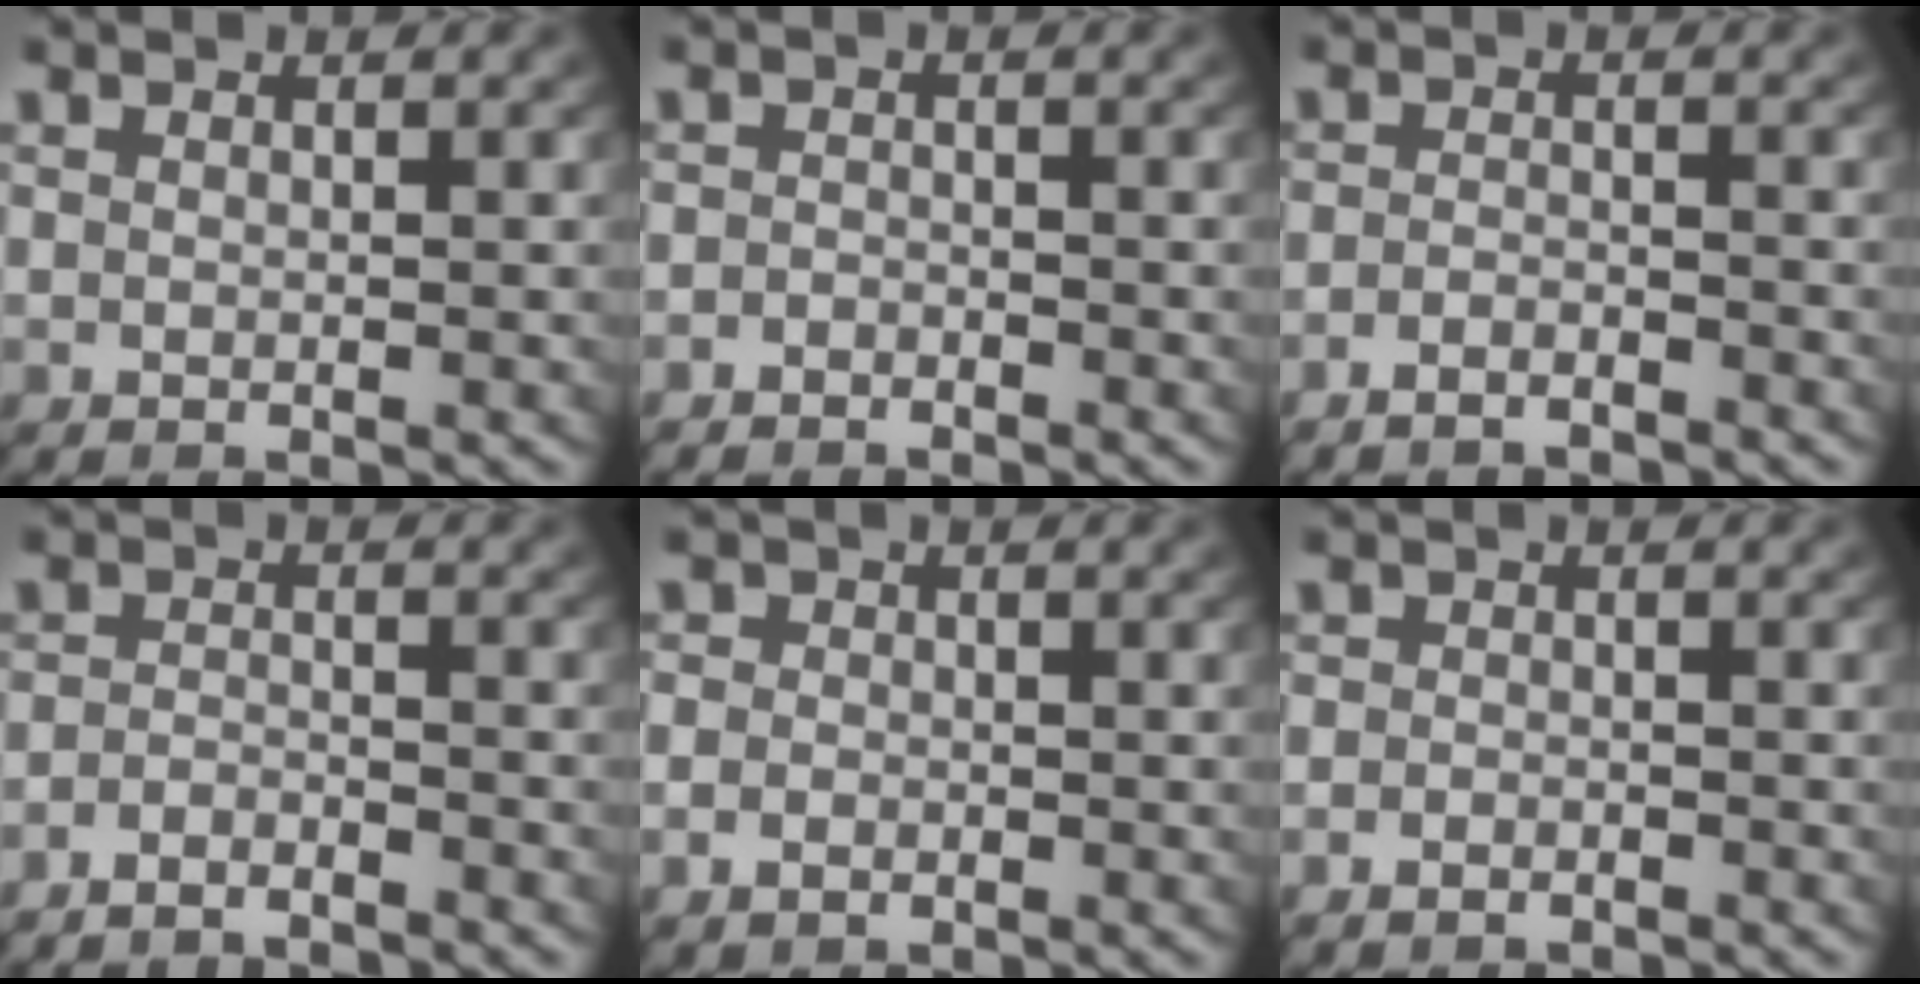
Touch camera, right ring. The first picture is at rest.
{"total": 1.8, "force": [-1.7, 0.5, -0.3], "torque": [0.000, -0.017, -0.024]}
{"total": 2.6, "force": [-2.6, 0.5, 0.5], "torque": [-0.012, -0.009, -0.042]}
{"total": 3.2, "force": [-3.1, 0.7, 0.4], "torque": [-0.014, -0.014, -0.049]}
{"total": 2.6, "force": [-0.9, 2.4, 0.6], "torque": [-0.021, -0.010, -0.015]}
{"total": 1.5, "force": [-1.2, 0.9, 0.2], "torque": [-0.006, -0.011, -0.016]}